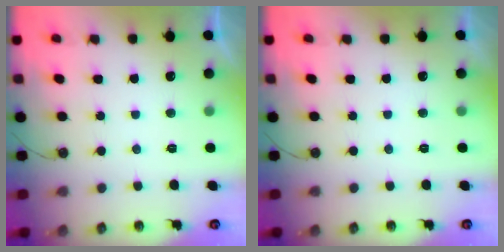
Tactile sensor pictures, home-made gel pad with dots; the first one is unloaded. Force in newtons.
{"total": 0.0}